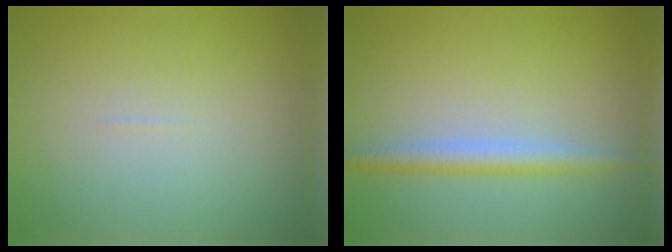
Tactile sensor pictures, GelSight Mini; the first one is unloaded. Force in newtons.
{"total": 2.7, "press": 2.7, "slide": 0.0}